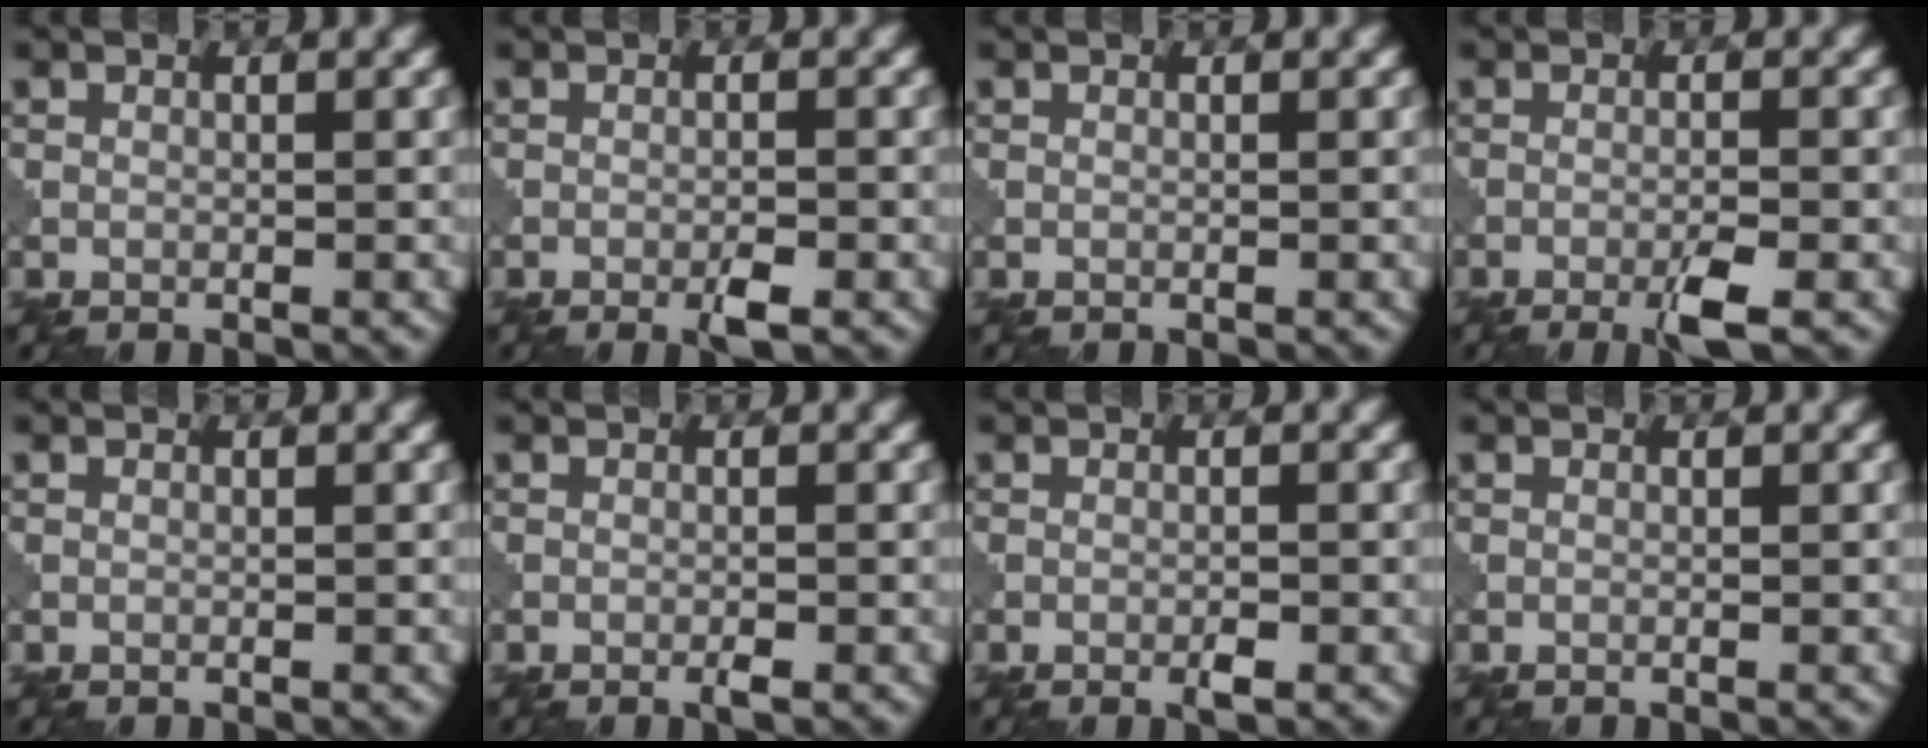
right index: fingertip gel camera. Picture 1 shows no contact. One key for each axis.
{"total": 1.9, "fx": -1.0, "fy": 0.3, "fz": 1.5, "tx": -0.025, "ty": 0.000, "tz": -0.019}
{"total": 0.0}
{"total": 2.9, "fx": -1.6, "fy": 0.2, "fz": 2.4, "tx": -0.042, "ty": 0.002, "tz": -0.034}
{"total": 0.0}
{"total": 0.8, "fx": -0.5, "fy": 0.1, "fz": 0.7, "tx": -0.013, "ty": -0.001, "tz": -0.010}
{"total": 1.1, "fx": -0.5, "fy": 0.3, "fz": 0.9, "tx": -0.017, "ty": -0.001, "tz": -0.010}
{"total": 0.0}